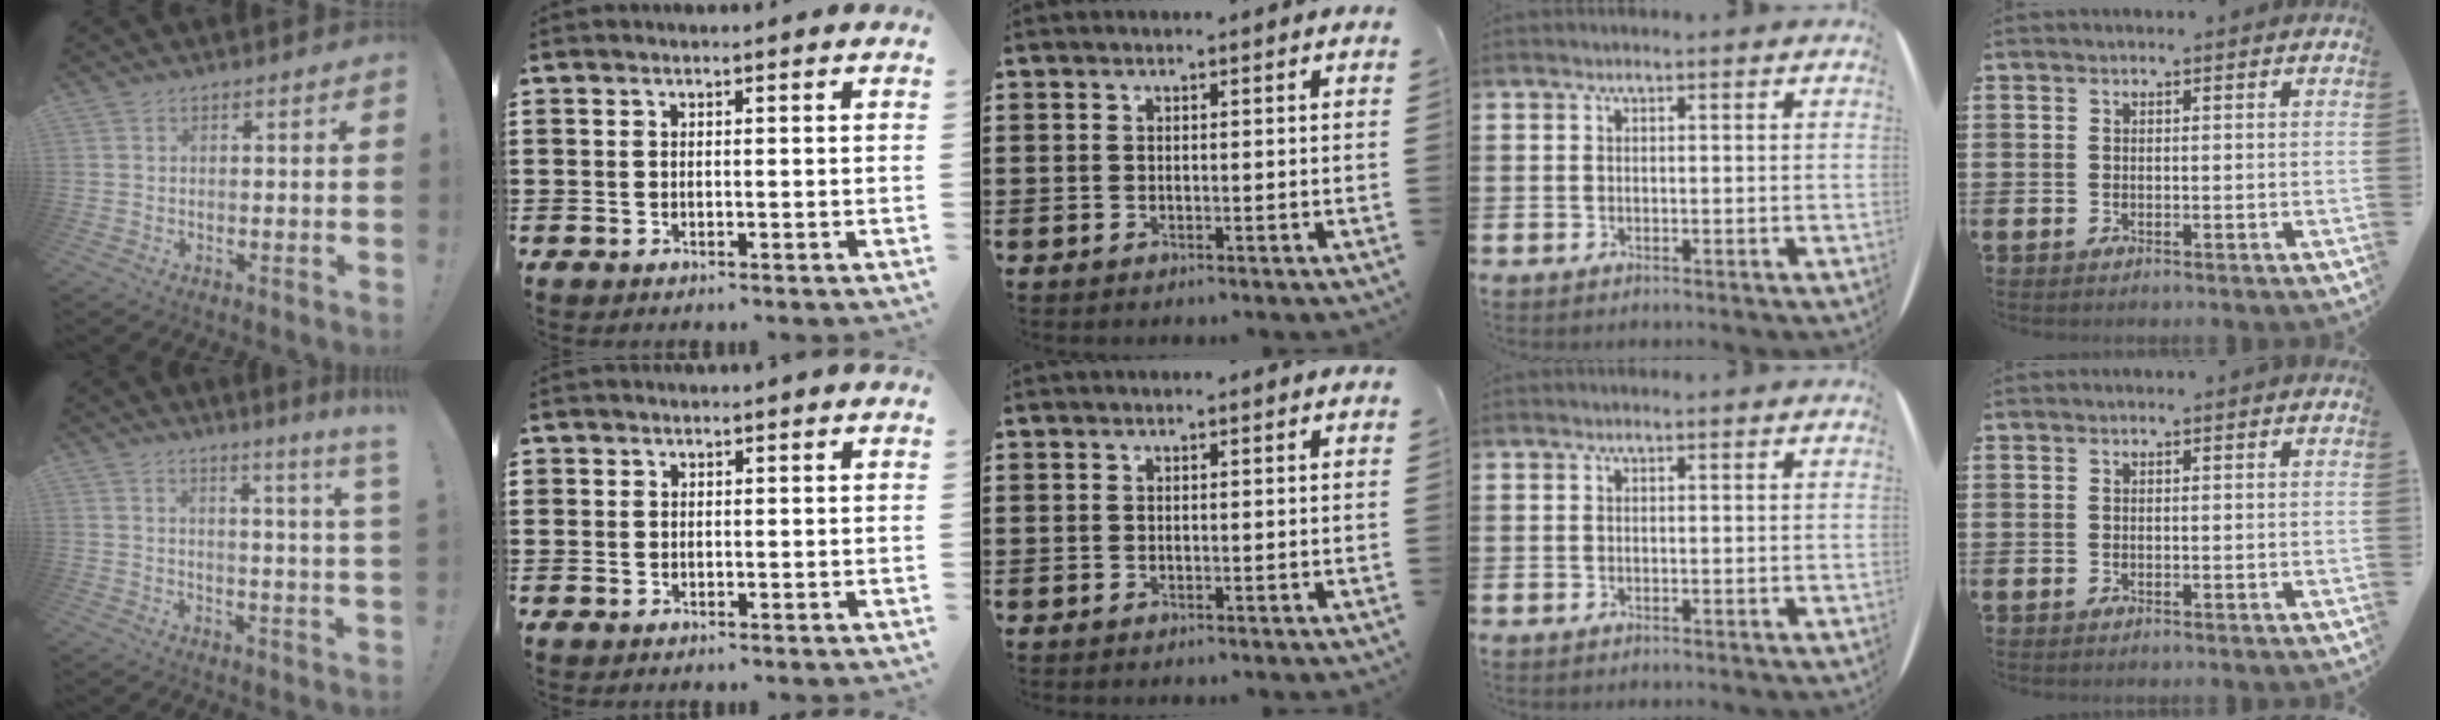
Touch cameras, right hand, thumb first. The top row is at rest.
{"thumb": {"total": 6.0, "force": [3.6, -1.5, 4.6], "torque": [-0.053, -0.035, 0.050]}, "index": {"total": 0.7, "force": [0.3, 0.7, 0.1], "torque": [-0.002, 0.003, 0.006]}}